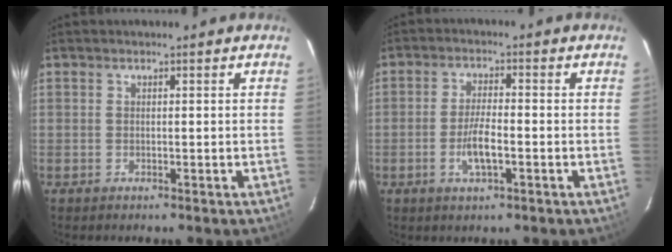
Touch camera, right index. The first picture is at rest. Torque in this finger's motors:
{"motor_torque": [0.35, -0.29, 0.24, 0.04]}